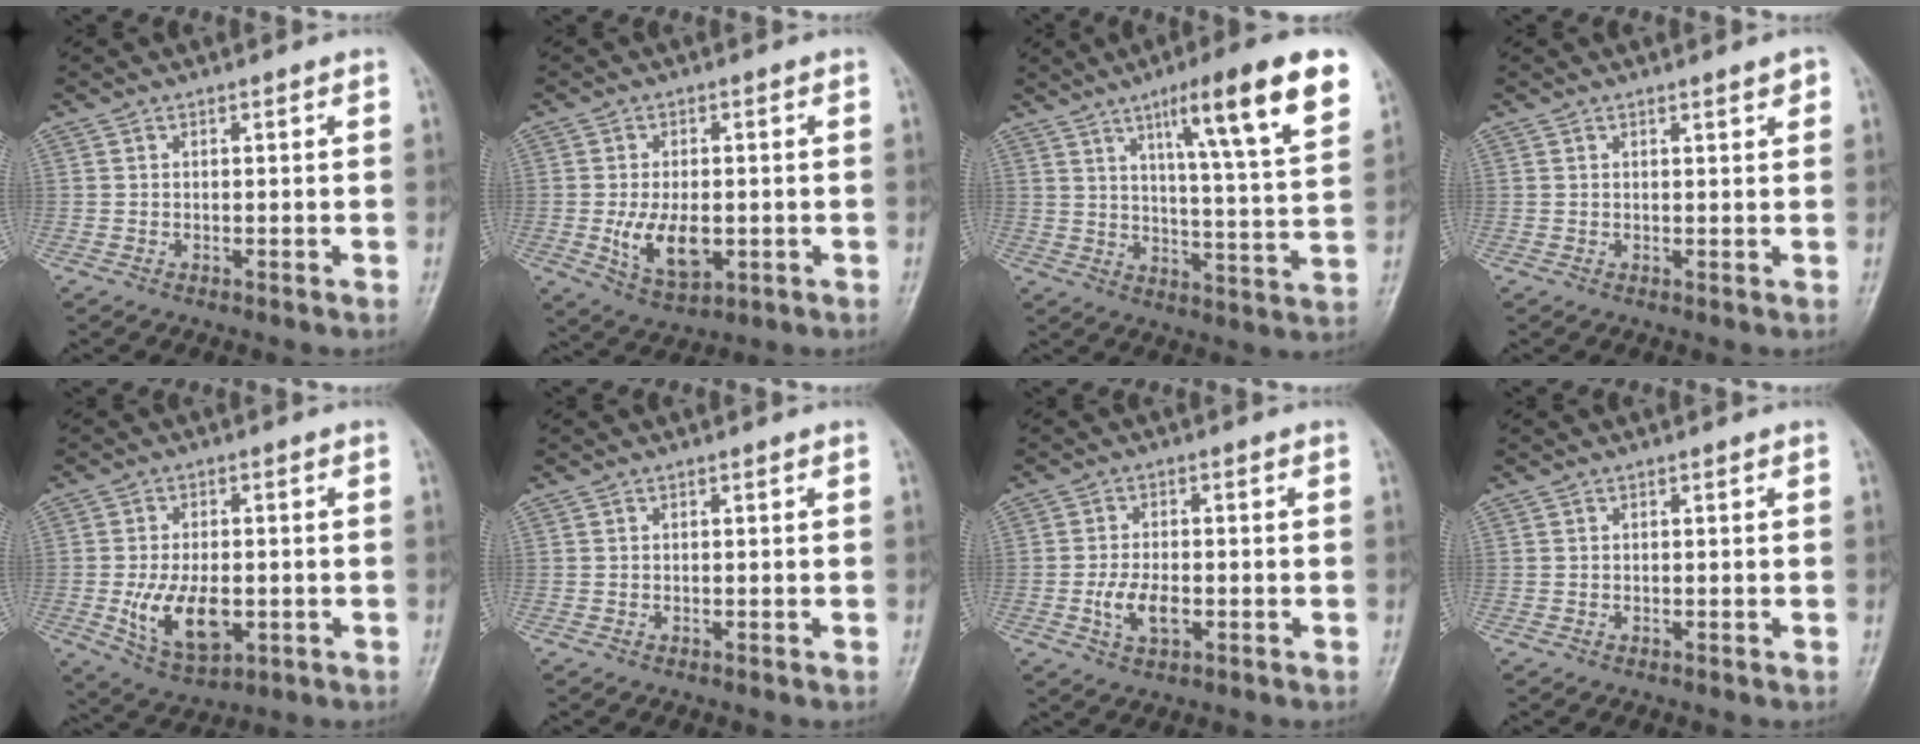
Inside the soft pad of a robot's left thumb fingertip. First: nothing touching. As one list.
[{"total": 8.8, "force": [-1.6, 5.0, 7.1], "torque": [-0.118, -0.009, -0.018]}, {"total": 18.4, "force": [9.9, 2.3, 15.3], "torque": [-0.206, -0.035, 0.145]}, {"total": 1.9, "force": [1.1, 0.5, 1.4], "torque": [-0.016, -0.004, 0.013]}, {"total": 10.8, "force": [-2.3, 6.1, 8.6], "torque": [-0.146, -0.003, -0.027]}, {"total": 0.0}, {"total": 5.5, "force": [-1.6, 2.9, 4.3], "torque": [-0.085, 0.005, -0.028]}, {"total": 0.0}]